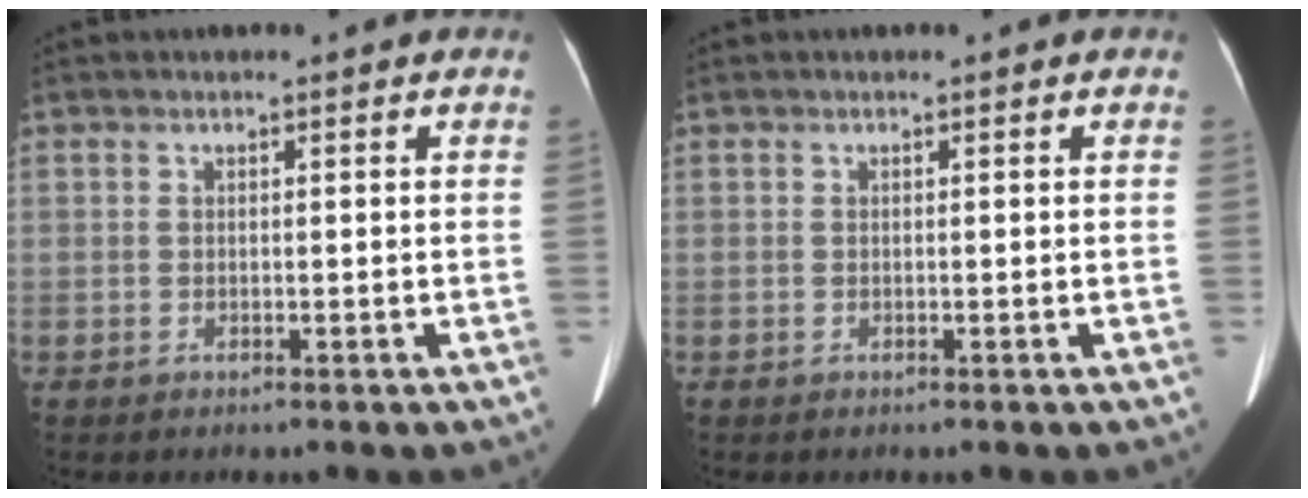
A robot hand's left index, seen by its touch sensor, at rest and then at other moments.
{"total": 0.0}